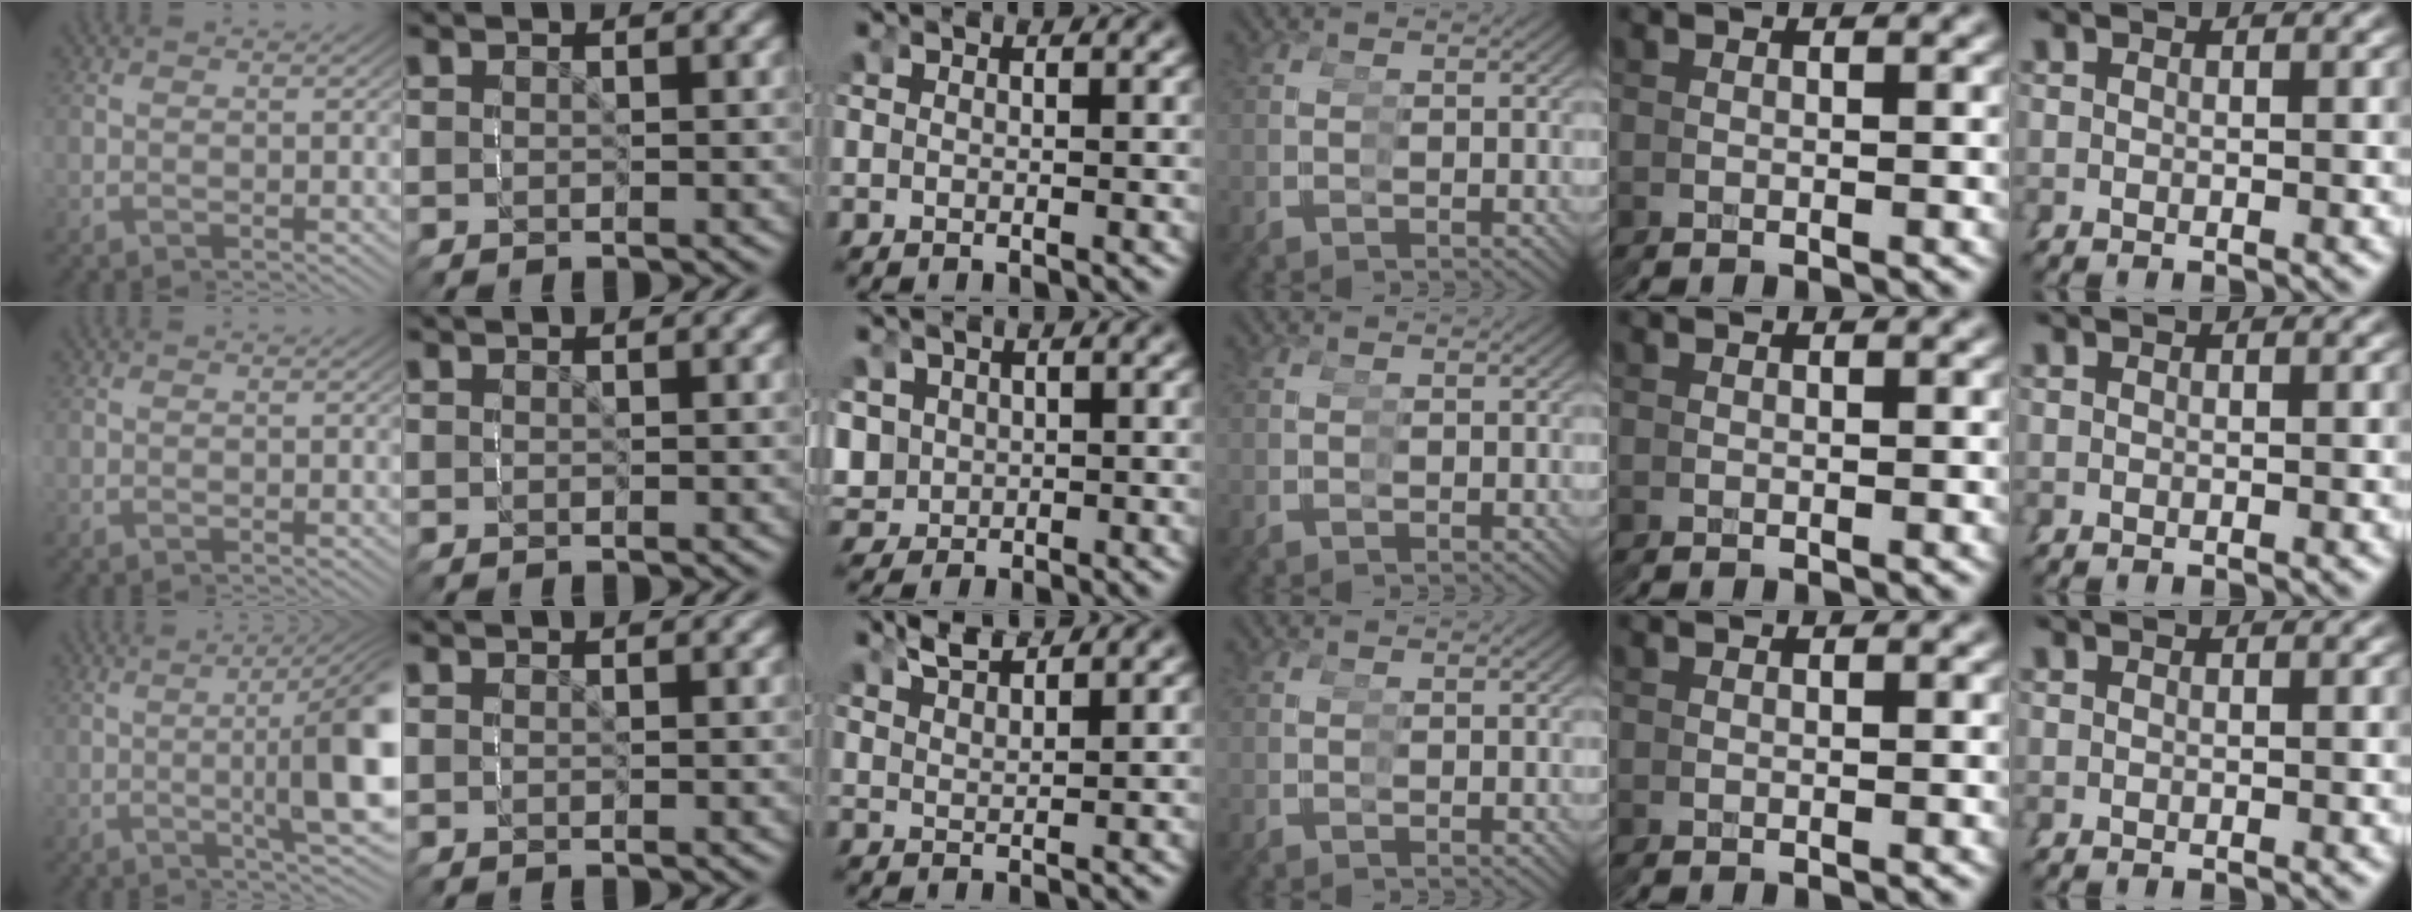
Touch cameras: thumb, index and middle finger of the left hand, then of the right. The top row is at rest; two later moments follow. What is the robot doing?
{"motion": "grasp_and_lifting", "object": "screwdriver"}